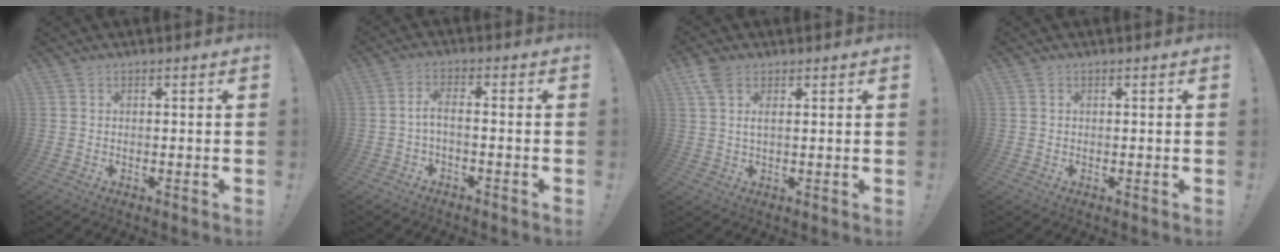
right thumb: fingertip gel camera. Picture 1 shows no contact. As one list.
[{"total": 3.9, "force": [-1.3, 1.0, 3.6], "torque": [-0.077, -0.002, -0.029]}, {"total": 4.1, "force": [2.3, 1.8, 2.9], "torque": [-0.059, -0.003, 0.043]}, {"total": 0.0}]